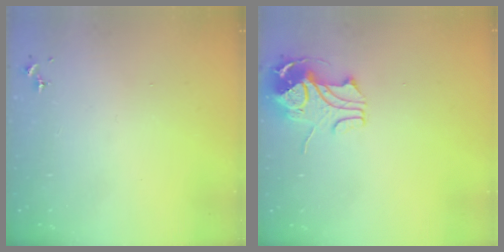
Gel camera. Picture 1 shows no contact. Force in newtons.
{"total": 10.3, "press": 10.2, "slide": 0.9}